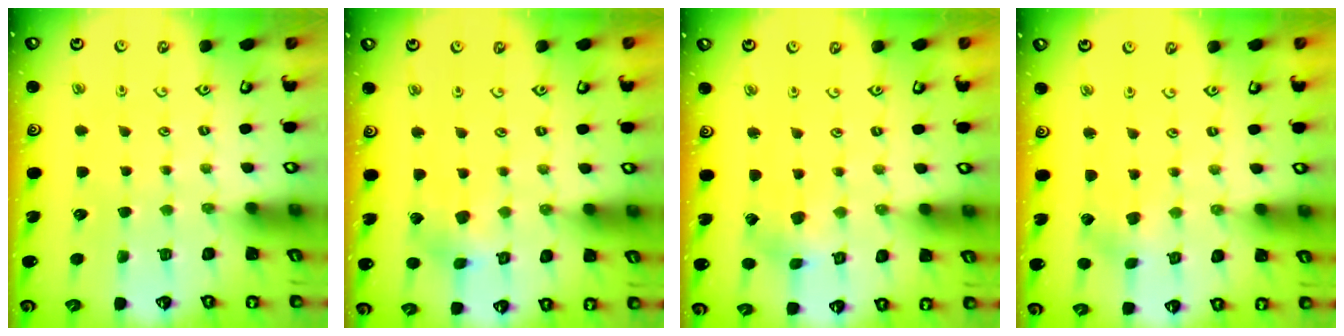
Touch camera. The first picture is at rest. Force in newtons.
{"total": 5.8, "press": 5.8, "slide": 0.4}
{"total": 1.7, "press": 1.7, "slide": 0.2}
{"total": 1.7, "press": 1.7, "slide": 0.3}